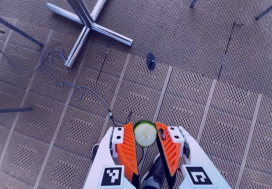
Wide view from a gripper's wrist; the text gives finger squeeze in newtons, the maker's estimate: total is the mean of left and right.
{"total": 6.5, "left": 6.1, "right": 7.0}